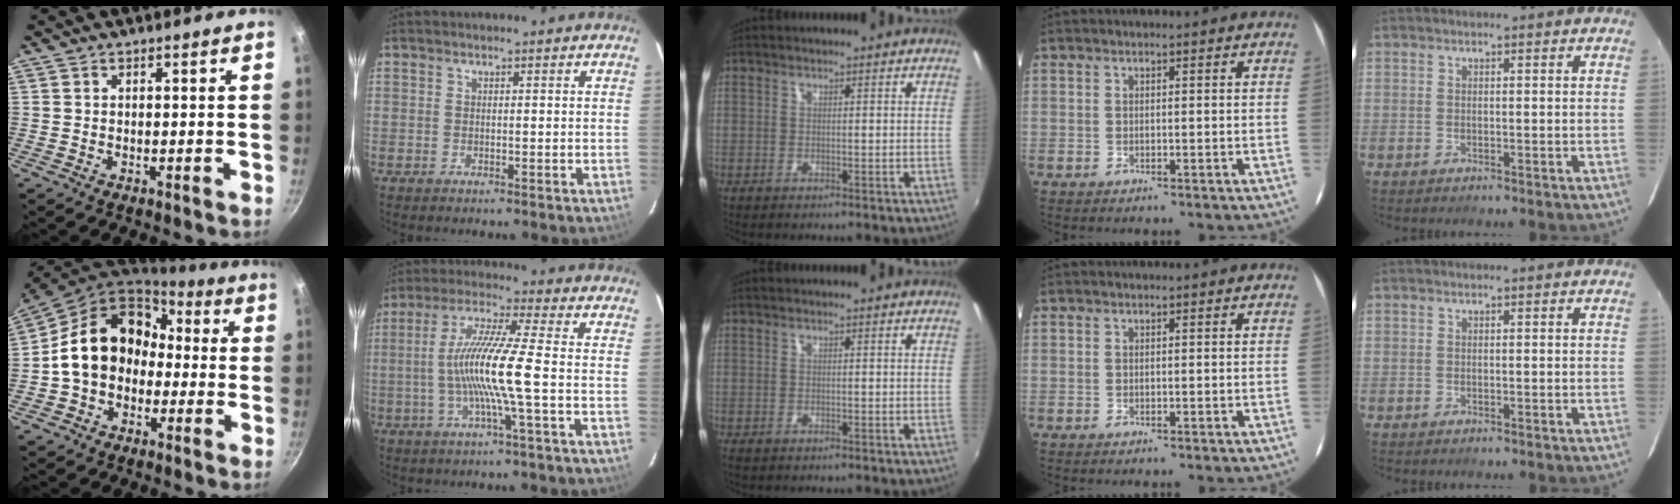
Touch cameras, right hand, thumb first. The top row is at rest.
{"thumb": {"total": 16.4, "force": [-0.1, 13.0, 10.0], "torque": [-0.142, 0.060, -0.012]}, "index": {"total": 12.2, "force": [-2.2, -1.2, 12.0], "torque": [-0.235, 0.001, -0.042]}, "middle": {"total": 0.6, "force": [-0.5, -0.1, 0.3], "torque": [-0.009, -0.003, -0.008]}}